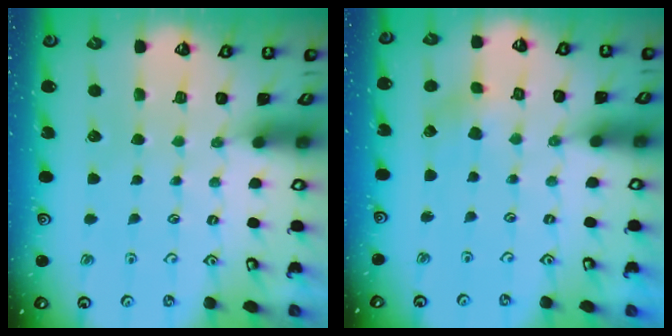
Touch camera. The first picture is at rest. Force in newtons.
{"total": 2.6, "press": 2.6, "slide": 0.4}